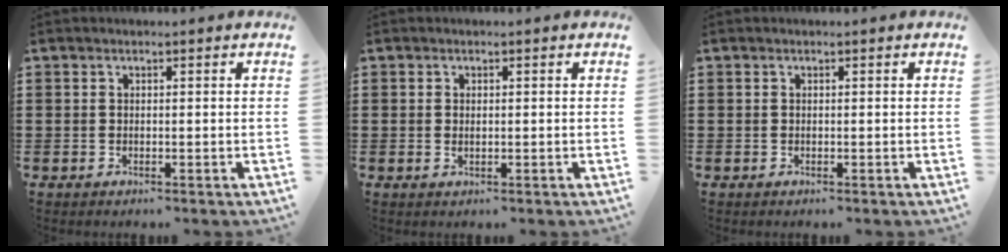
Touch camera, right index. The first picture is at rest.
{"total": 0.6, "force": [0.2, 0.4, 0.5], "torque": [-0.011, 0.002, 0.003]}
{"total": 0.0}